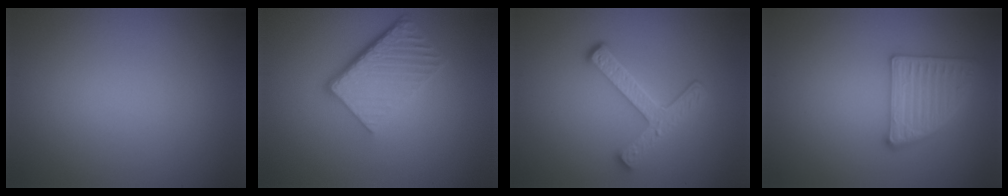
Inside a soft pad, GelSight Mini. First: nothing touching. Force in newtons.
{"total": 5.8, "press": 4.0, "slide": 4.2}
{"total": 4.4, "press": 3.4, "slide": 2.9}
{"total": 3.5, "press": 3.3, "slide": 1.1}